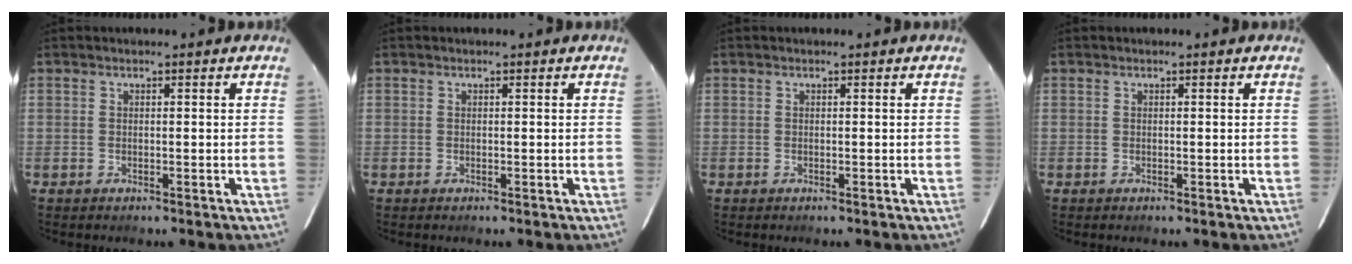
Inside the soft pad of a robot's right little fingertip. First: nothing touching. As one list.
[{"total": 0.0}, {"total": 0.0}, {"total": 0.0}]